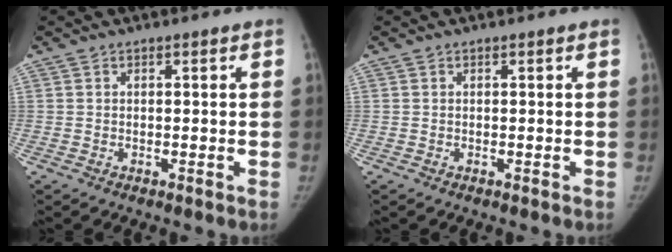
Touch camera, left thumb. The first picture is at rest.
{"total": 0.0}